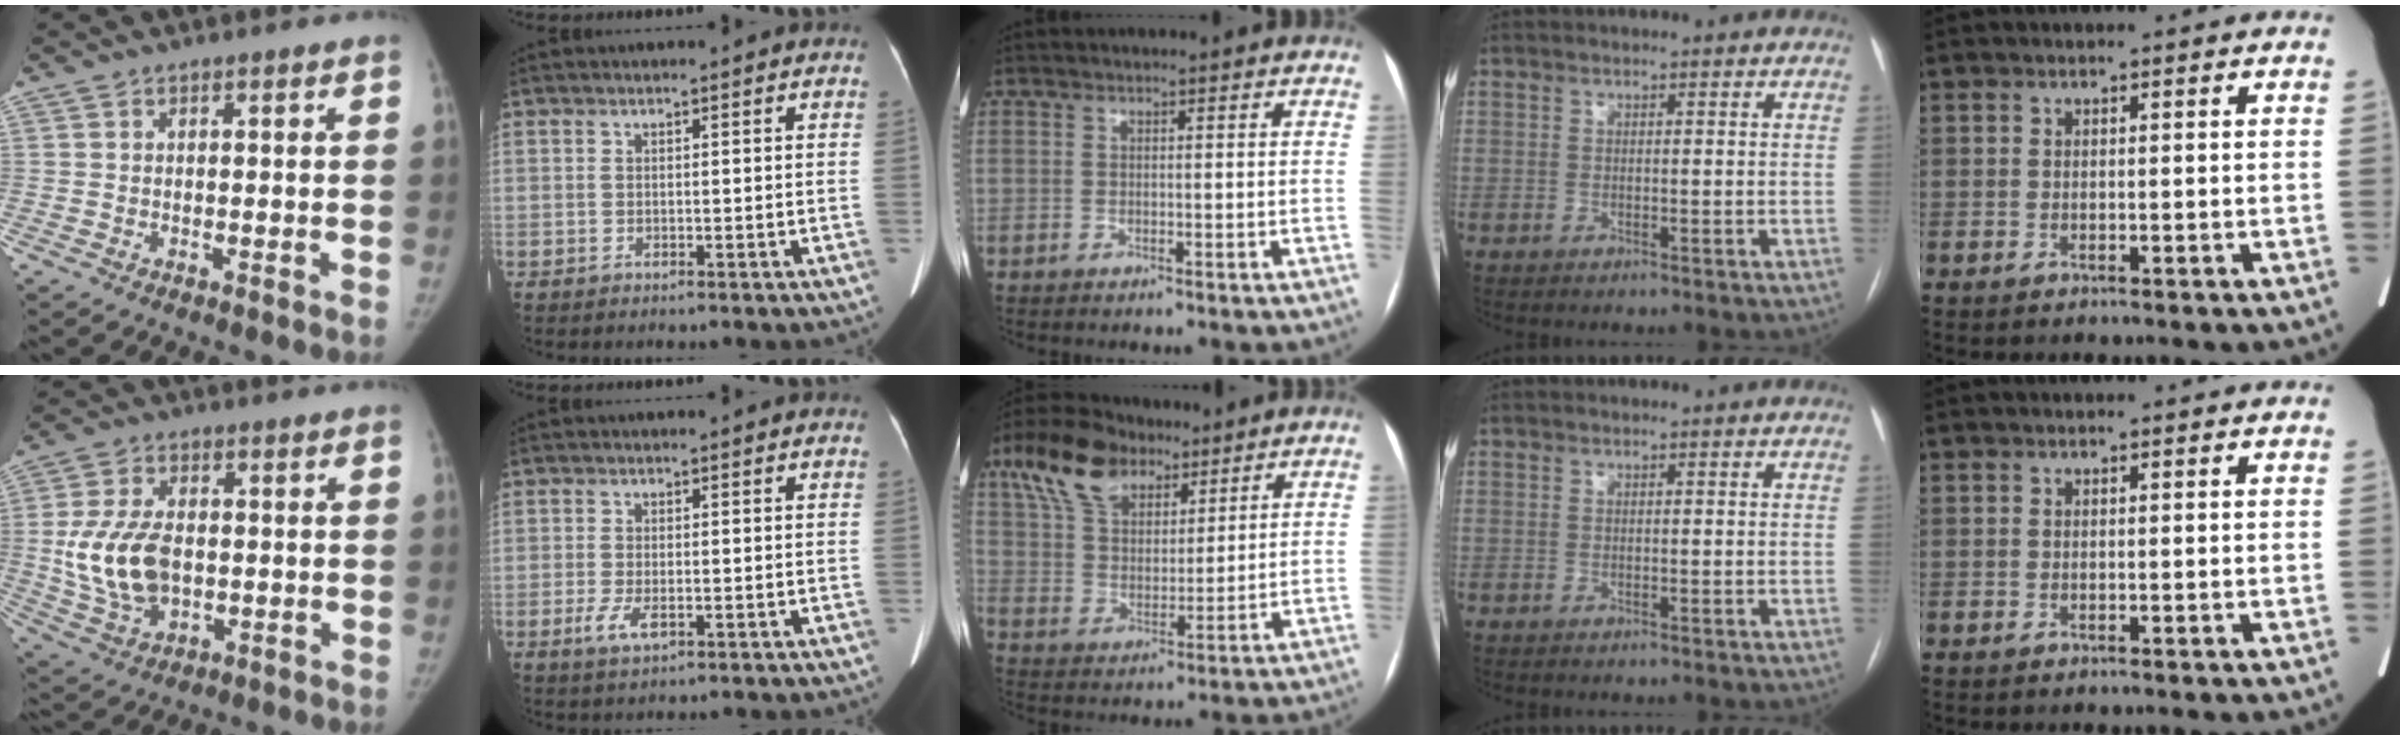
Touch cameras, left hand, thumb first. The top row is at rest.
{"thumb": {"total": 12.8, "force": [-0.3, 8.1, 9.9], "torque": [-0.188, -0.003, 0.005]}, "index": {"total": 3.3, "force": [-1.2, 1.2, 2.8], "torque": [-0.066, -0.007, -0.017]}, "middle": {"total": 11.9, "force": [7.6, 6.5, 6.4], "torque": [-0.136, 0.034, 0.141]}}